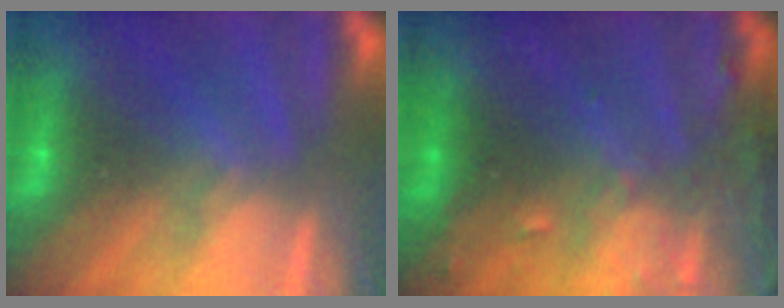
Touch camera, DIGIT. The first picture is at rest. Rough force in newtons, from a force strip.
{"total": 7.2}